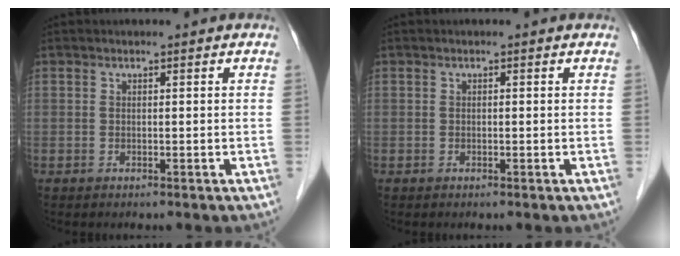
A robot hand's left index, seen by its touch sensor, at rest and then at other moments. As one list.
[{"total": 0.0}]